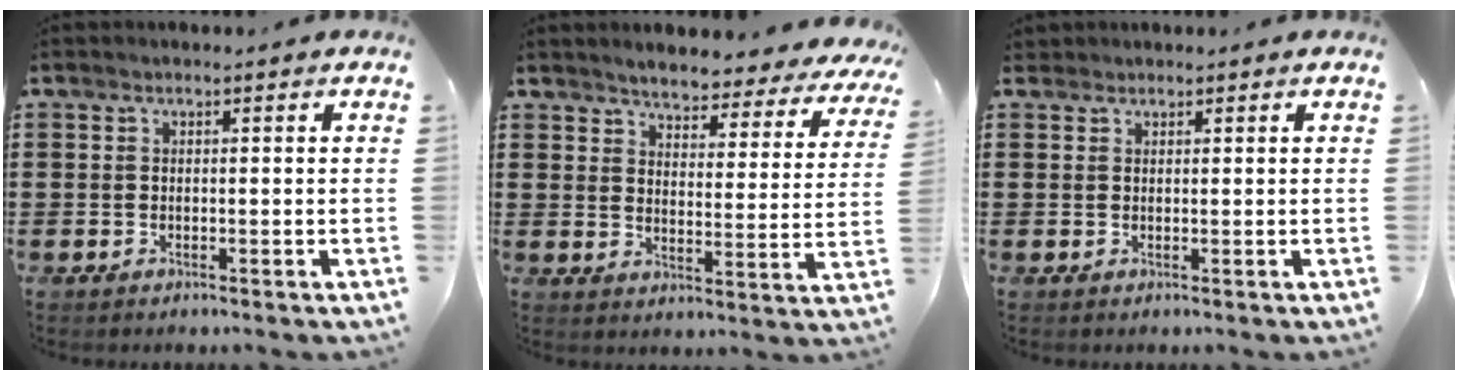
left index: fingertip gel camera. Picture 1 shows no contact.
{"total": 3.7, "force": [3.7, 0.0, 0.5], "torque": [-0.033, -0.032, 0.058]}
{"total": 0.8, "force": [0.7, 0.4, 0.1], "torque": [-0.004, 0.003, 0.013]}